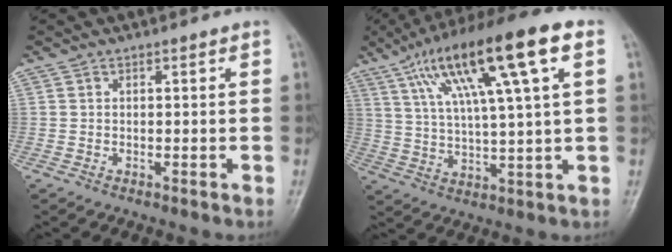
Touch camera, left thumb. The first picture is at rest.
{"total": 20.4, "force": [8.4, 3.8, 18.2], "torque": [-0.314, 0.013, 0.138]}